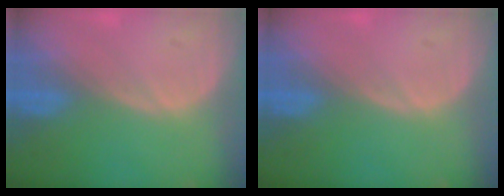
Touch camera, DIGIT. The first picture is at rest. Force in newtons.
{"total": 0.0}